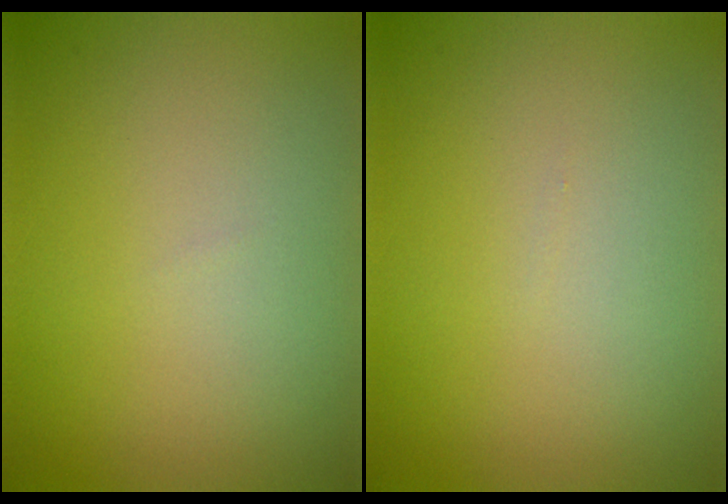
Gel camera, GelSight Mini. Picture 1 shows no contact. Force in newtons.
{"total": 0.0}